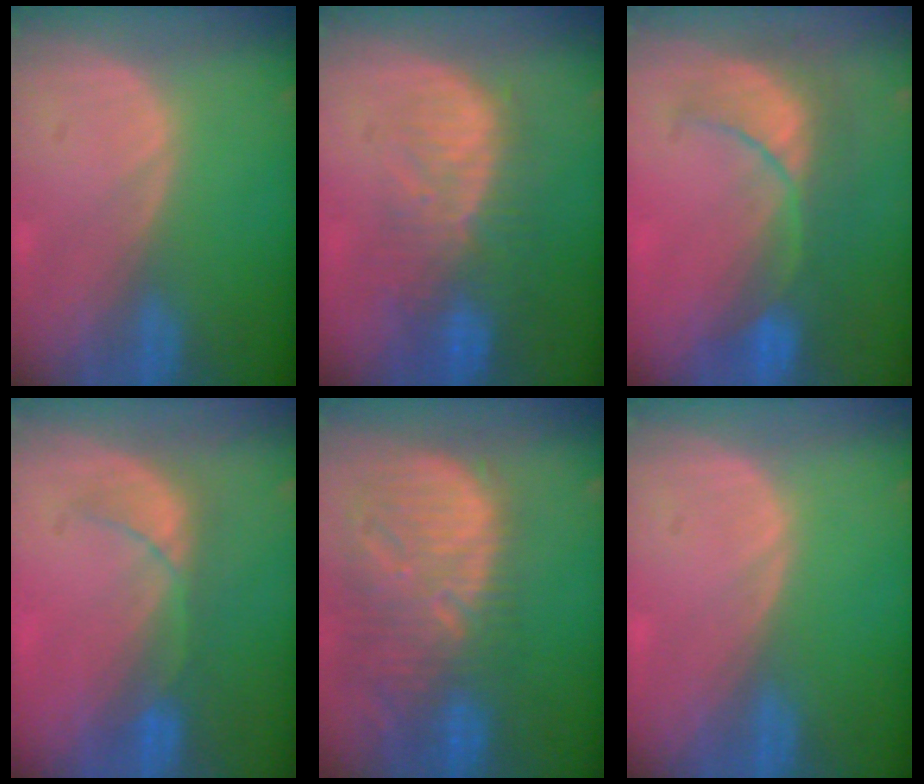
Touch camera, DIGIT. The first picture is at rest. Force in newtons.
{"total": 10.3, "press": 8.8, "slide": 5.4}
{"total": 8.4, "press": 8.2, "slide": 1.9}
{"total": 4.6, "press": 4.6, "slide": 0.8}
{"total": 13.4, "press": 11.5, "slide": 7.0}
{"total": 0.0}